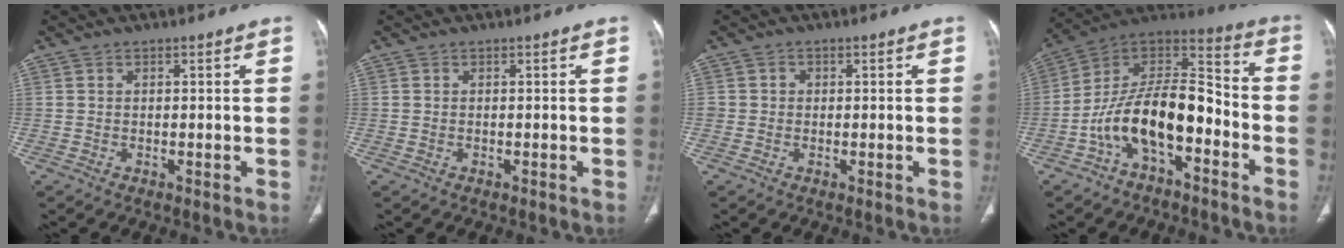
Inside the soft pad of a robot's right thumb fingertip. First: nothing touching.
{"total": 0.0}
{"total": 1.5, "force": [0.0, 1.5, 0.4], "torque": [0.005, 0.005, -0.002]}
{"total": 17.2, "force": [-6.3, 8.5, 13.5], "torque": [-0.223, 0.084, -0.111]}